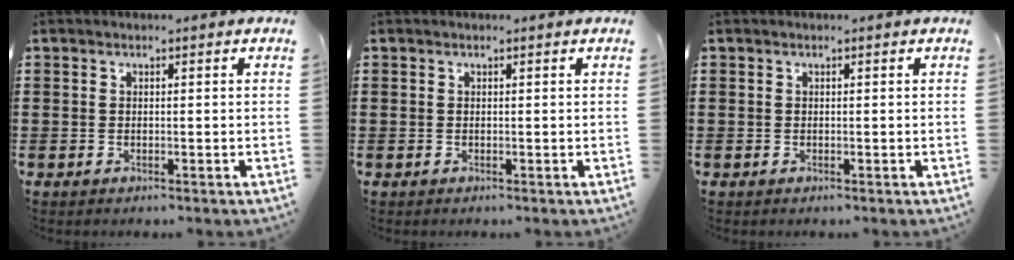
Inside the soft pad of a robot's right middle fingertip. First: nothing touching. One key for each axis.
{"total": 0.0}
{"total": 0.0}